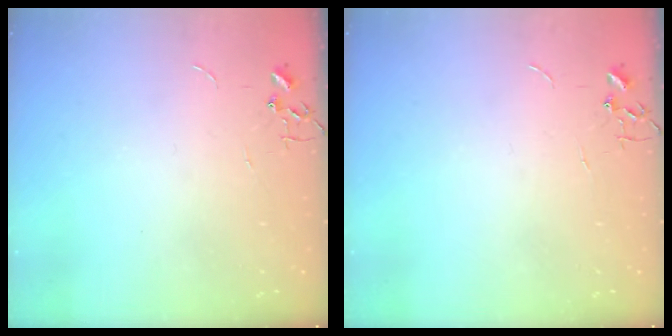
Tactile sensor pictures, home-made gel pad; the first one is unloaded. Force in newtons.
{"total": 0.0}